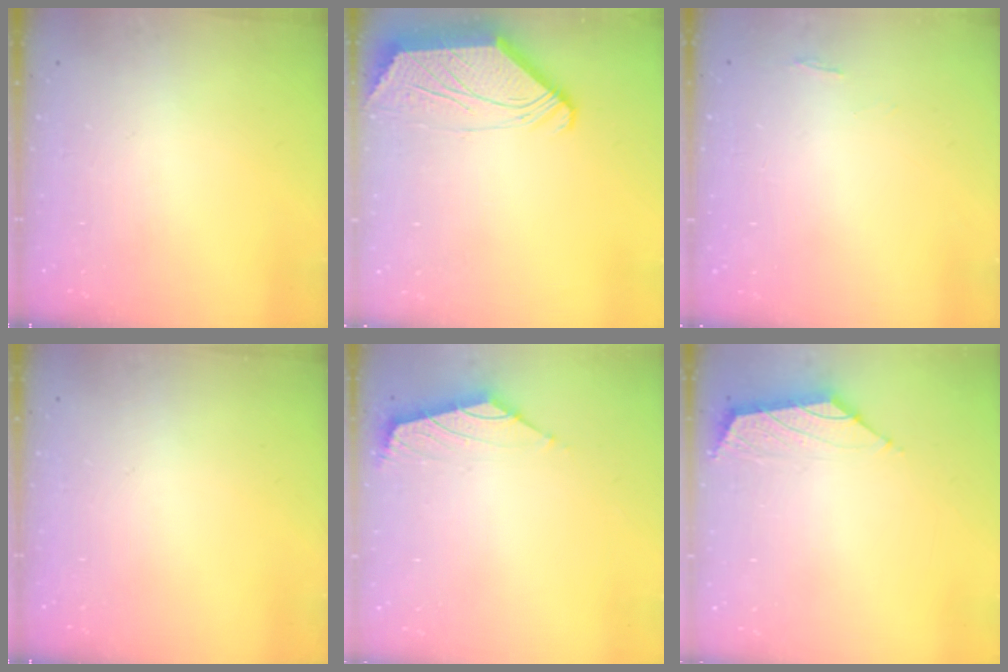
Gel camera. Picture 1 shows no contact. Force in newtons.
{"total": 3.0, "press": 2.9, "slide": 0.4}
{"total": 0.7, "press": 0.6, "slide": 0.4}
{"total": 0.0}
{"total": 1.7, "press": 1.6, "slide": 0.6}
{"total": 1.7, "press": 1.6, "slide": 0.7}